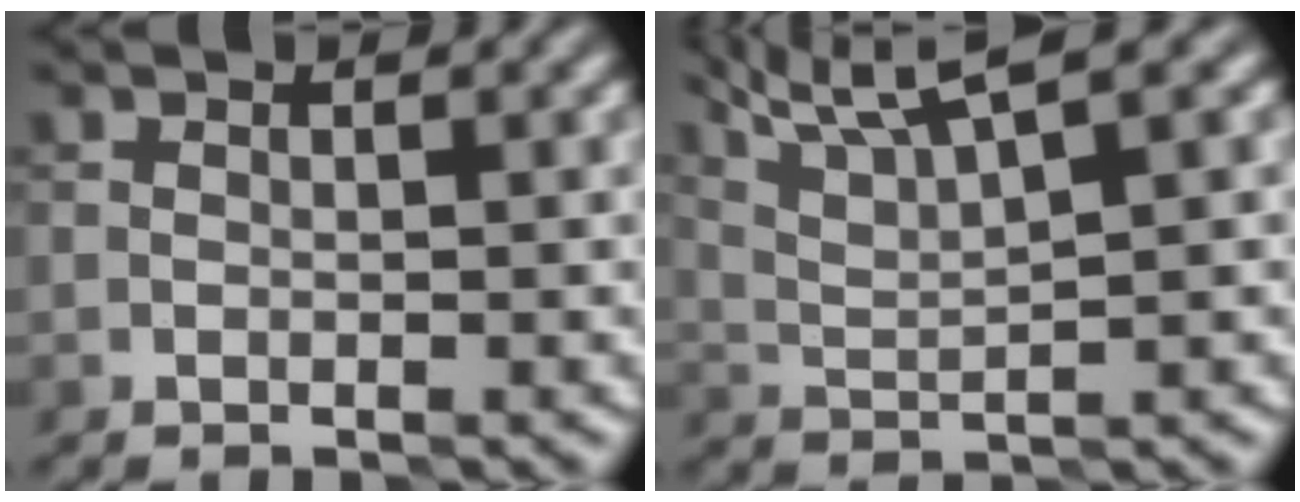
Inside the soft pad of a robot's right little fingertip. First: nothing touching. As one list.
[{"total": 6.4, "force": [5.0, 0.9, 3.8], "torque": [-0.072, 0.022, 0.081]}]